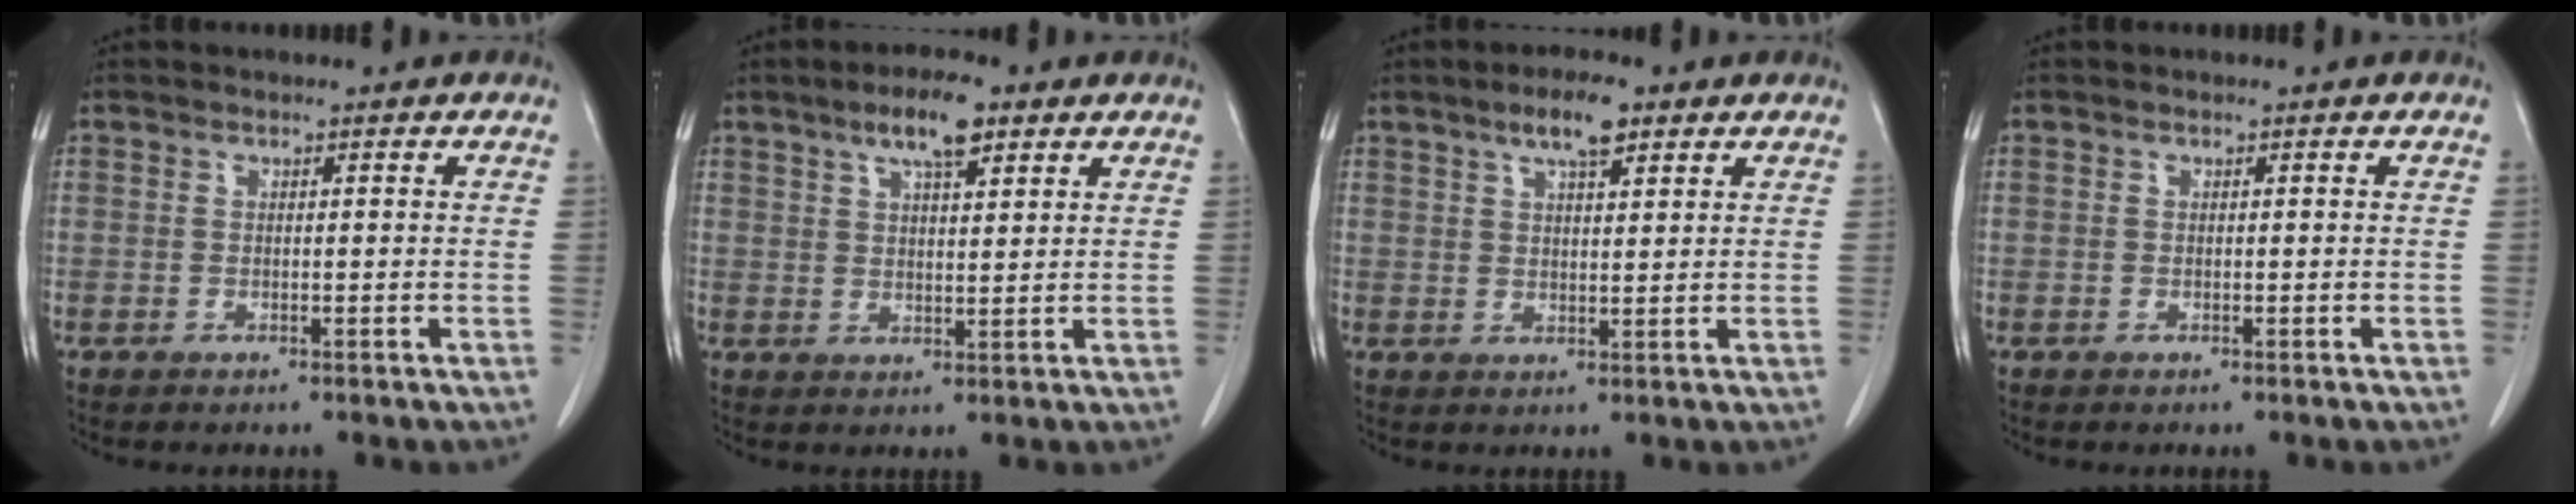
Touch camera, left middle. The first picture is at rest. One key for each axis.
{"total": 6.6, "fx": 4.1, "fy": 1.5, "fz": 4.9, "tx": -0.090, "ty": 0.008, "tz": 0.068}
{"total": 5.4, "fx": 3.5, "fy": 1.2, "fz": 4.0, "tx": -0.074, "ty": 0.006, "tz": 0.057}
{"total": 0.0}